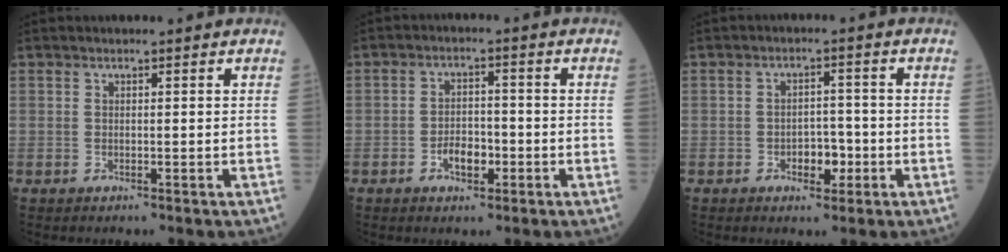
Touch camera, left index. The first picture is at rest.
{"total": 4.1, "force": [-1.9, 2.2, 2.8], "torque": [-0.047, 0.007, -0.033]}
{"total": 3.9, "force": [-1.6, 2.2, 2.7], "torque": [-0.033, 0.007, -0.024]}